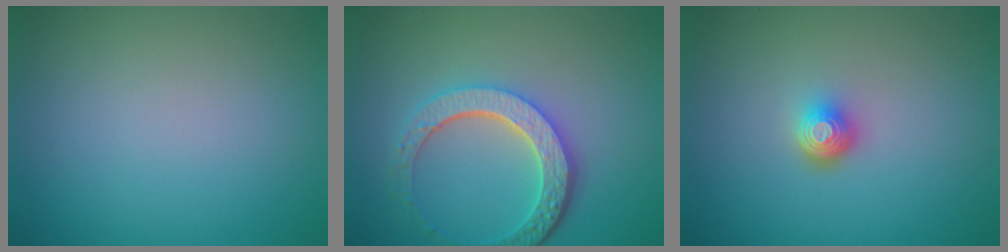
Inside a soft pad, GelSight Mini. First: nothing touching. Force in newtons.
{"total": 5.6, "press": 4.3, "slide": 3.6}
{"total": 2.2, "press": 1.4, "slide": 1.6}